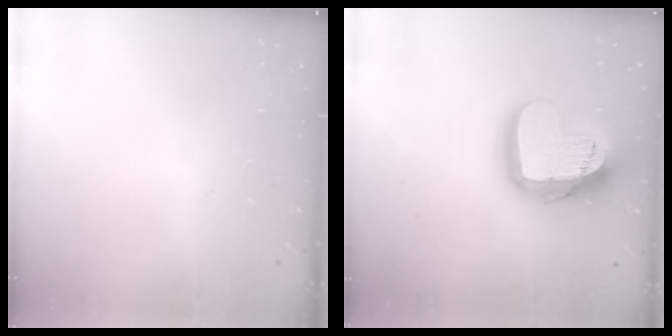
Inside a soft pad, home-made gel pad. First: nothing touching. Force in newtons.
{"total": 24.2, "press": 24.1, "slide": 1.8}